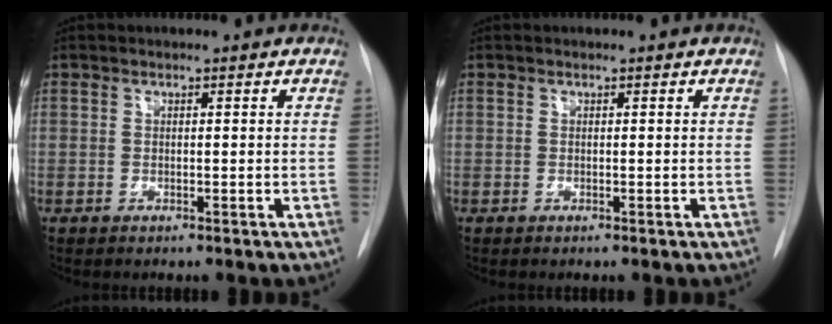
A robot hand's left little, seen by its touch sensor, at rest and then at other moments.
{"total": 0.0}